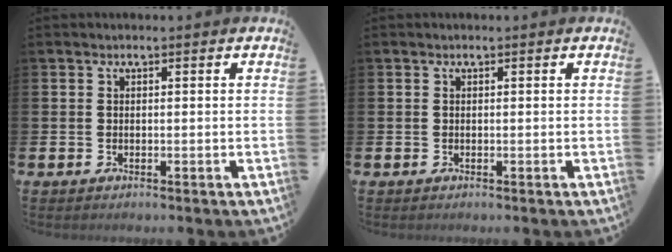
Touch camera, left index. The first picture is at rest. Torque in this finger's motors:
{"motor_torque": [0.00, 0.00, 0.01, 0.00]}